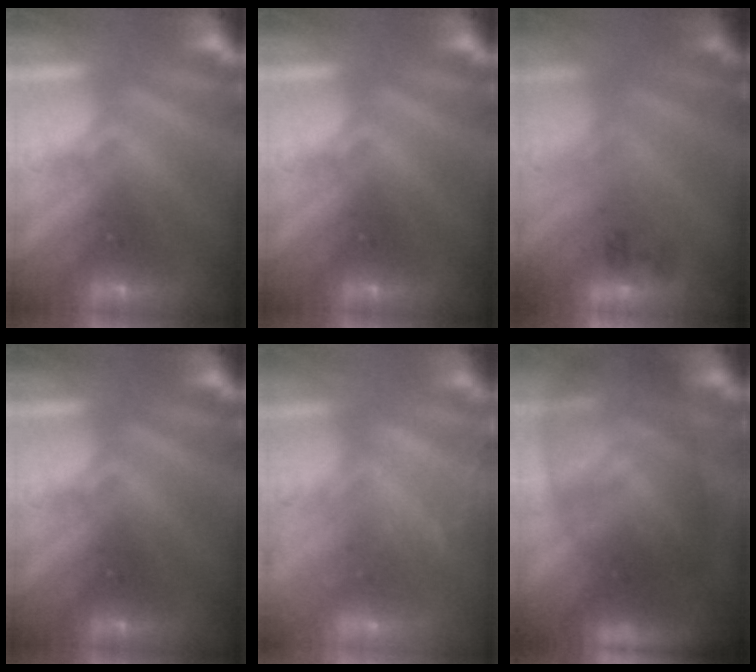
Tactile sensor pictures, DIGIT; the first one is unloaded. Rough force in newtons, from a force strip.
{"total": 0.0}
{"total": 2.2}
{"total": 0.0}
{"total": 2.8}
{"total": 10.6}